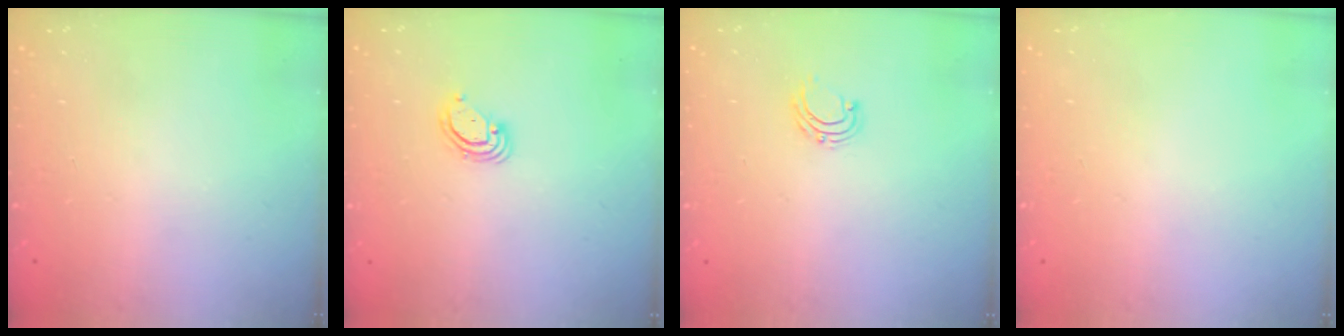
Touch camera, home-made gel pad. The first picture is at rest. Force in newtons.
{"total": 3.0, "press": 3.0, "slide": 0.2}
{"total": 6.5, "press": 6.5, "slide": 0.4}
{"total": 0.0}